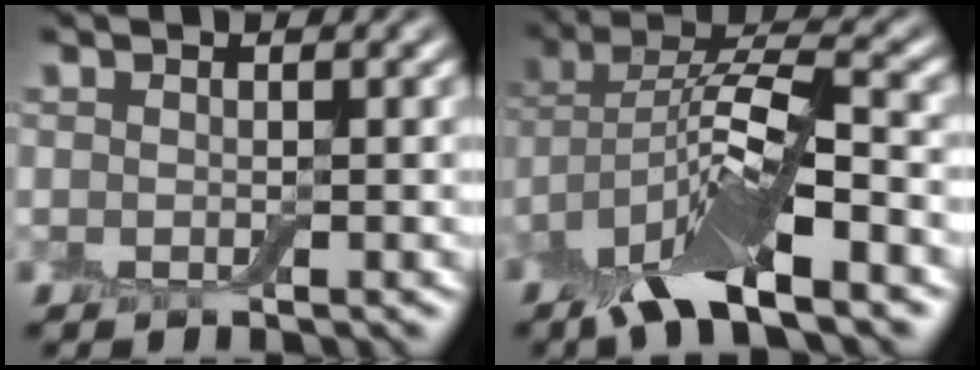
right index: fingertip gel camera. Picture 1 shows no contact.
{"total": 10.2, "force": [-4.6, 3.7, 8.4], "torque": [-0.152, 0.012, -0.093]}